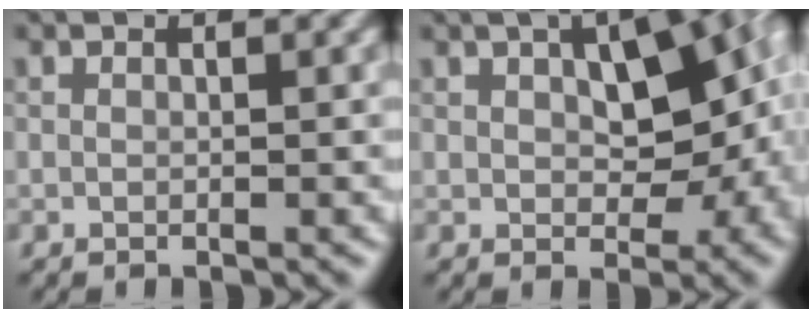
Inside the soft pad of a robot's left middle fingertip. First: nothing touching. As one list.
[{"total": 10.2, "force": [1.4, 5.6, 8.4], "torque": [-0.106, 0.011, 0.028]}]